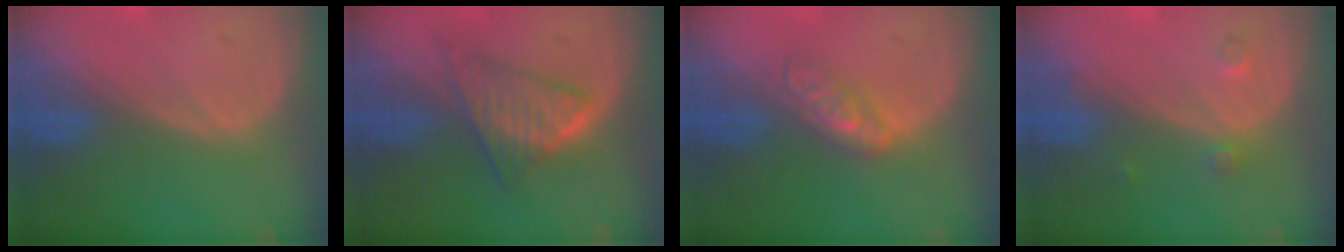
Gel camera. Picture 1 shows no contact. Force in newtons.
{"total": 6.1, "press": 5.7, "slide": 2.0}
{"total": 4.6, "press": 4.0, "slide": 2.2}
{"total": 1.7, "press": 1.7, "slide": 0.3}